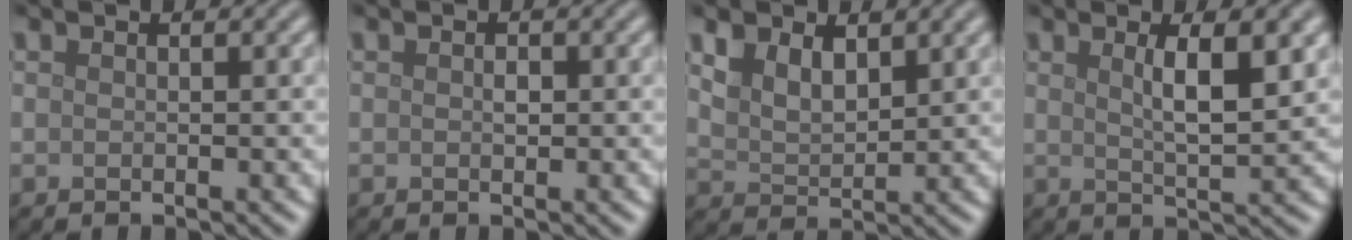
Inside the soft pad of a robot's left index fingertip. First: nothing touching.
{"total": 0.7, "force": [0.1, 0.4, 0.5], "torque": [-0.009, 0.000, 0.000]}
{"total": 3.3, "force": [2.0, 1.8, 1.9], "torque": [-0.045, -0.005, 0.040]}
{"total": 4.7, "force": [1.6, 1.2, 4.2], "torque": [-0.062, 0.000, 0.026]}